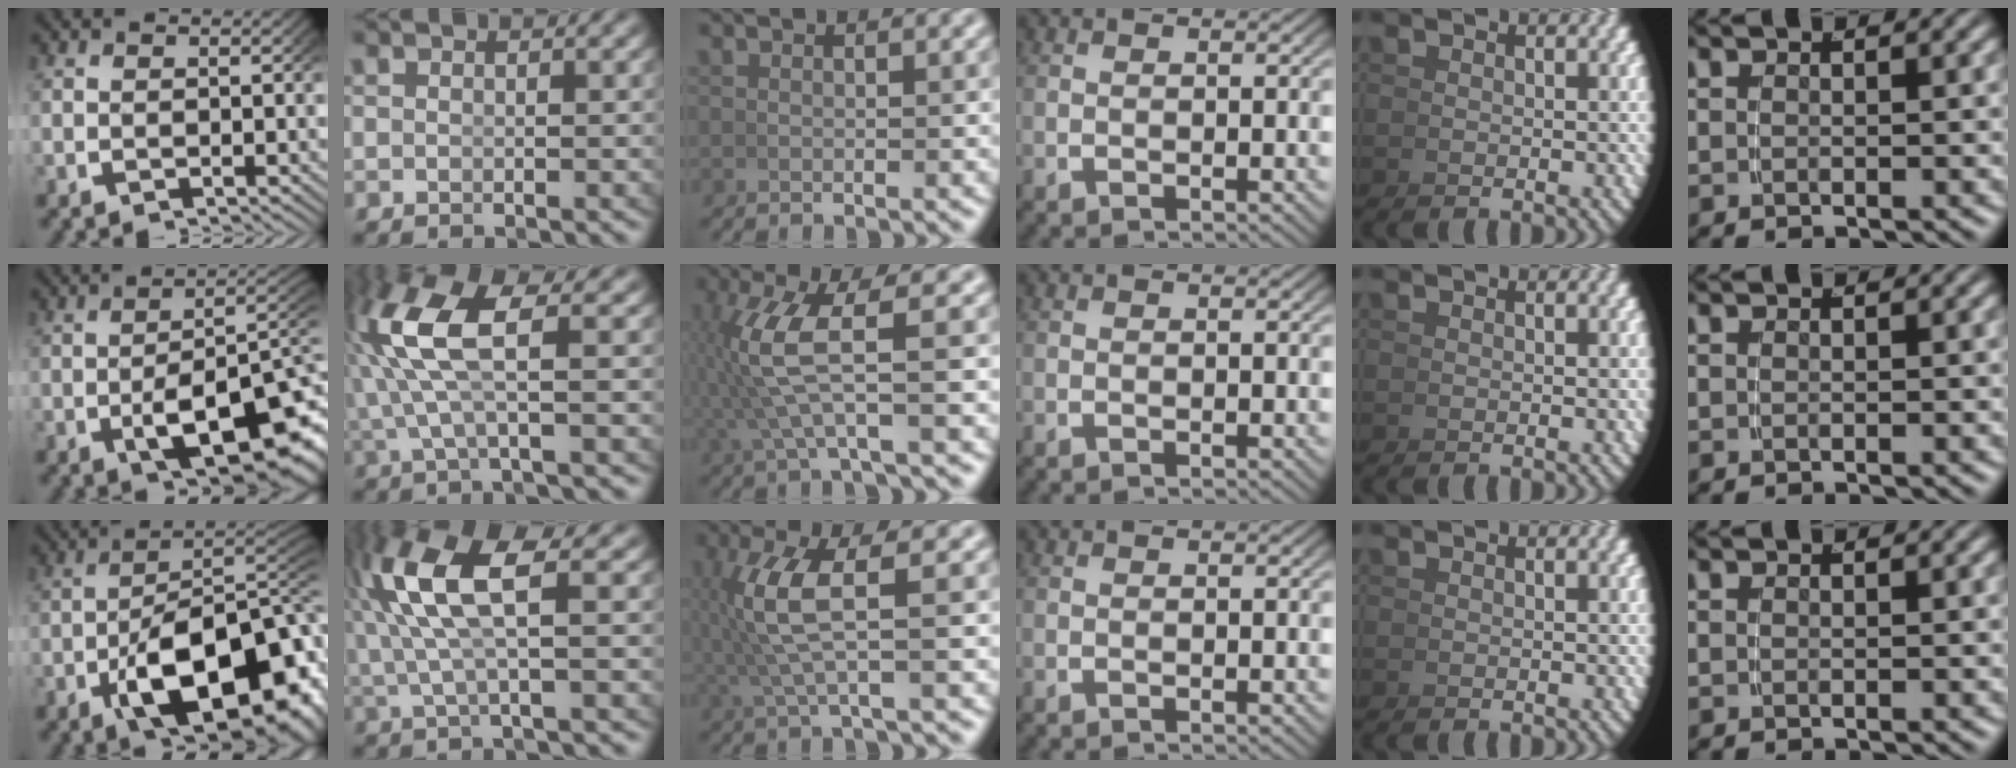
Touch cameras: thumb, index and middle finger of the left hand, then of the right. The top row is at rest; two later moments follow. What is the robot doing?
{"motion": "lift_and_place", "object": "bowl"}